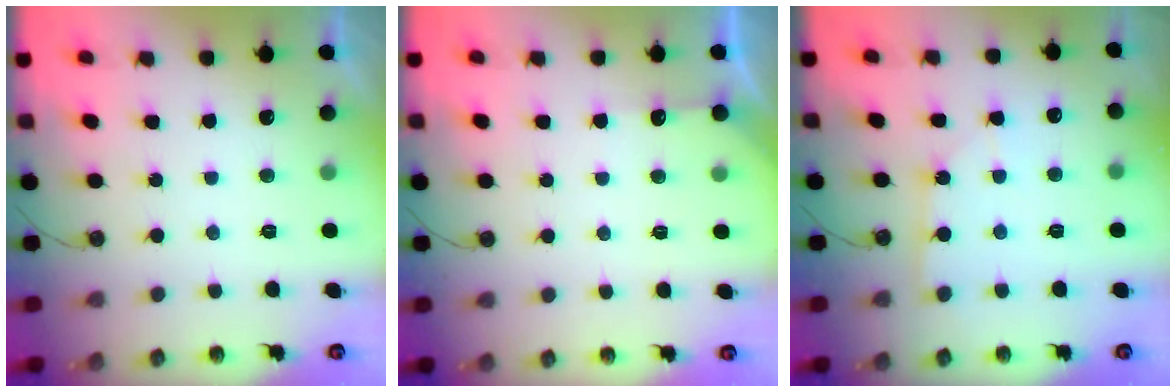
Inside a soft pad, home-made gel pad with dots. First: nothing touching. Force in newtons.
{"total": 4.1, "press": 4.1, "slide": 0.5}
{"total": 6.1, "press": 6.1, "slide": 0.6}